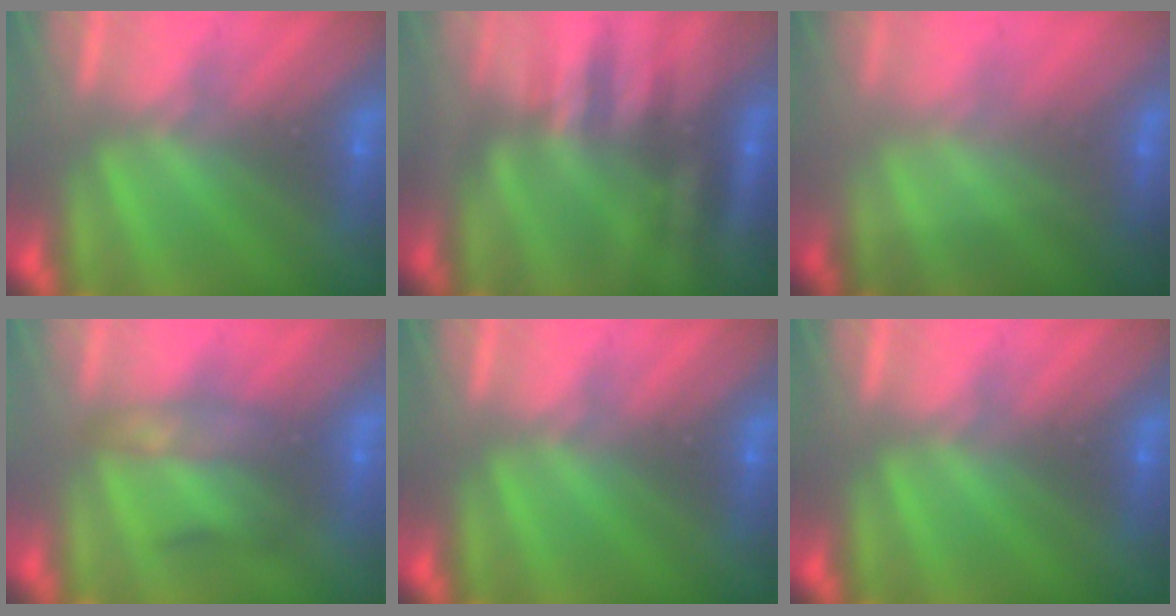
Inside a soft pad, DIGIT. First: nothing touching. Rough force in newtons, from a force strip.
{"total": 2.4}
{"total": 1.6}
{"total": 2.2}
{"total": 0.0}
{"total": 0.0}